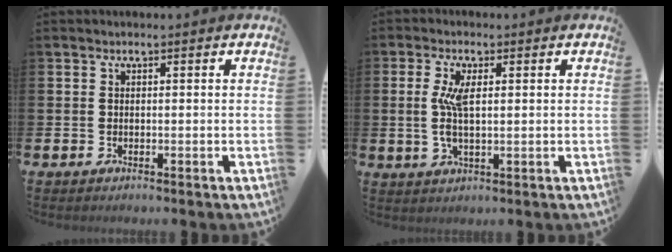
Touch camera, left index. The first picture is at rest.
{"total": 4.3, "force": [0.9, 1.6, 3.9], "torque": [-0.084, 0.002, 0.010]}